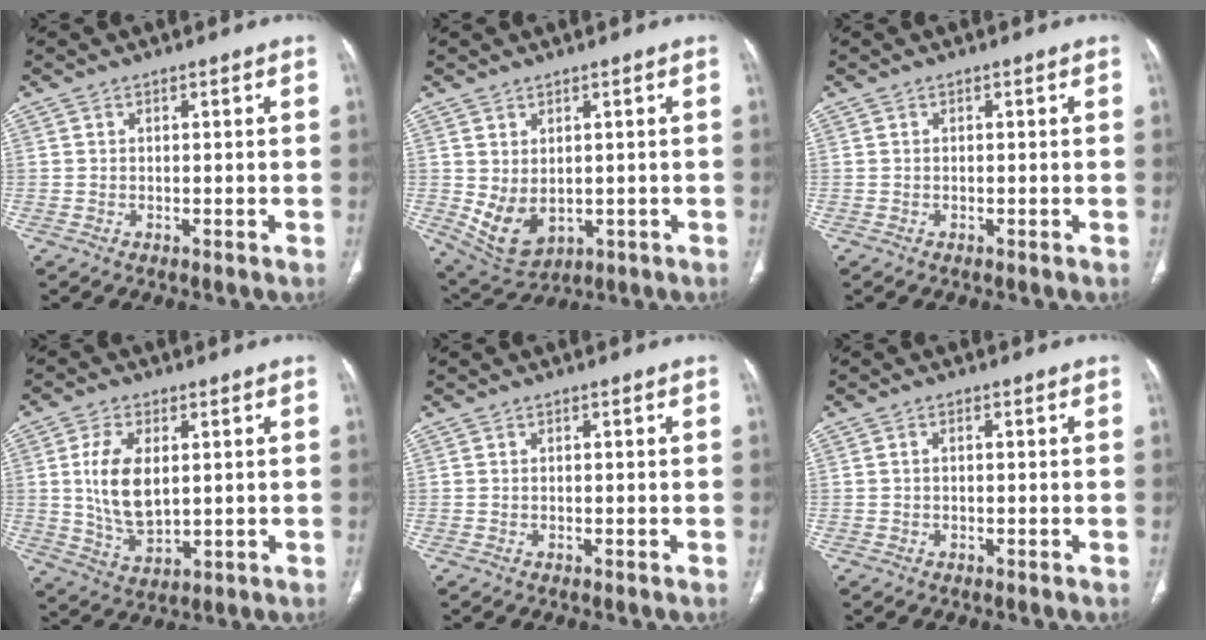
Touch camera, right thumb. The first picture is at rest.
{"total": 7.6, "force": [-0.3, 5.1, 5.6], "torque": [-0.093, -0.007, 0.024]}
{"total": 0.0}
{"total": 10.4, "force": [1.5, 5.6, 8.6], "torque": [-0.164, -0.017, 0.038]}
{"total": 0.0}
{"total": 0.6, "force": [-0.1, 0.3, 0.5], "torque": [-0.010, 0.000, -0.003]}